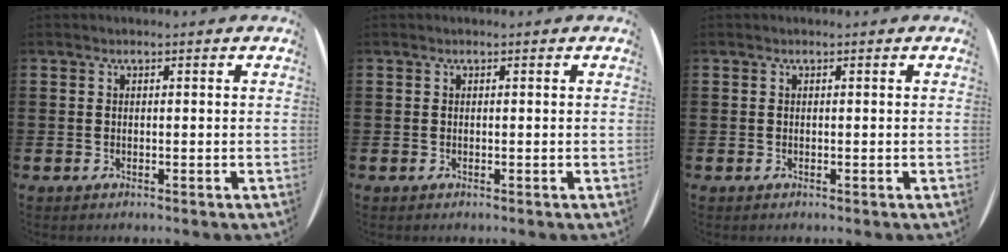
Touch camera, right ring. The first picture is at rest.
{"total": 0.0}
{"total": 0.0}